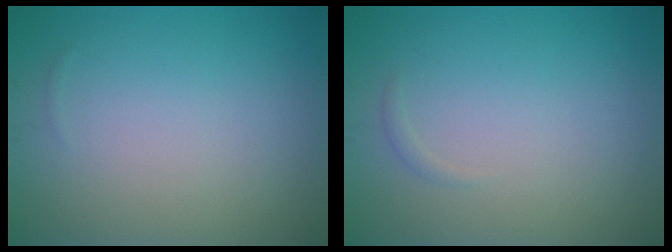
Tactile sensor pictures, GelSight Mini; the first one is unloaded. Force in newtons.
{"total": 0.5, "press": 0.5, "slide": 0.0}